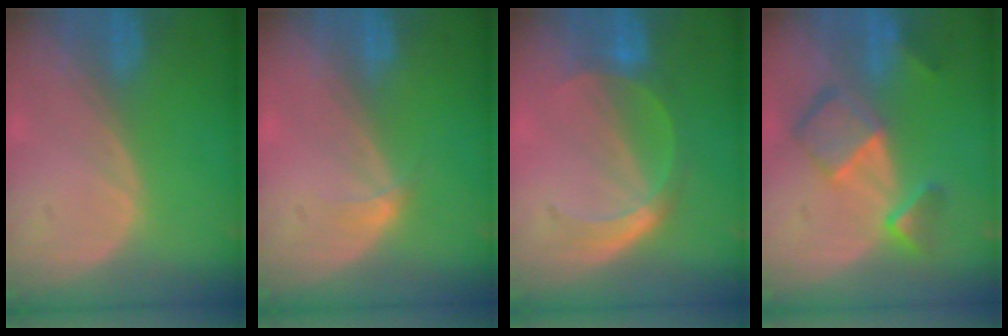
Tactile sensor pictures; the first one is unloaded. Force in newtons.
{"total": 1.2, "press": 1.2, "slide": 0.1}
{"total": 4.9, "press": 4.9, "slide": 0.3}
{"total": 7.7, "press": 6.7, "slide": 3.8}